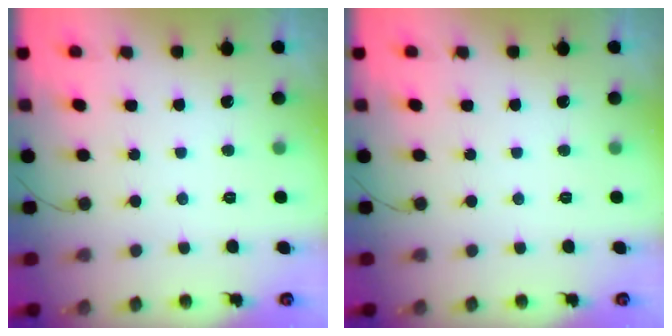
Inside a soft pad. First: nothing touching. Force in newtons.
{"total": 0.0}